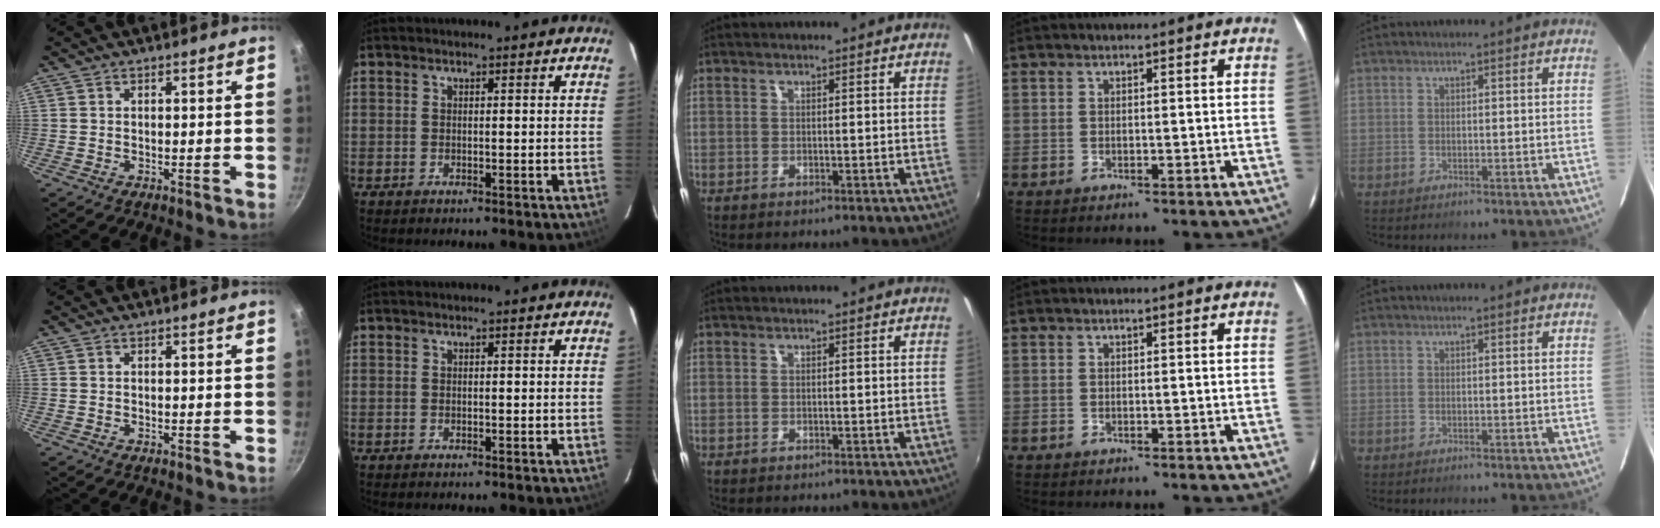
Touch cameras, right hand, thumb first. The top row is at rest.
{}